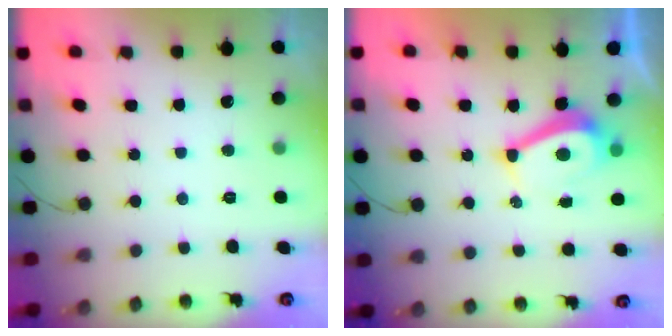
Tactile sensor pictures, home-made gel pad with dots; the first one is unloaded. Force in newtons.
{"total": 7.3, "press": 7.3, "slide": 0.7}